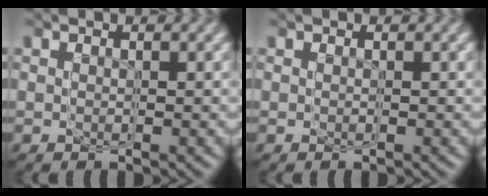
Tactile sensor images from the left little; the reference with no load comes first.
{"total": 0.0}